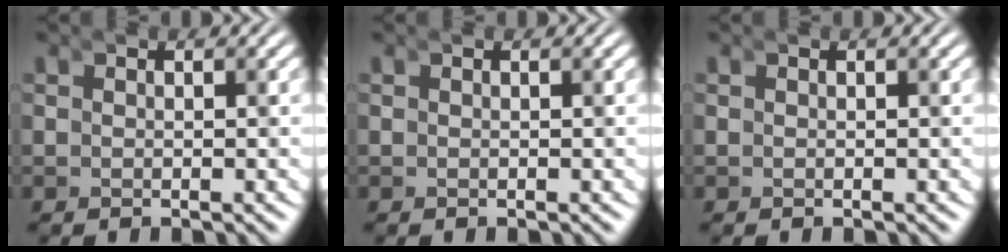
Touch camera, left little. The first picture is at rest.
{"total": 0.0}
{"total": 0.0}